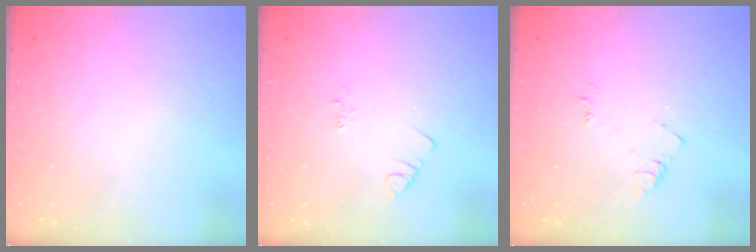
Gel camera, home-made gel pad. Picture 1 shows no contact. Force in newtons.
{"total": 1.9, "press": 1.9, "slide": 0.3}
{"total": 5.5, "press": 5.5, "slide": 0.6}